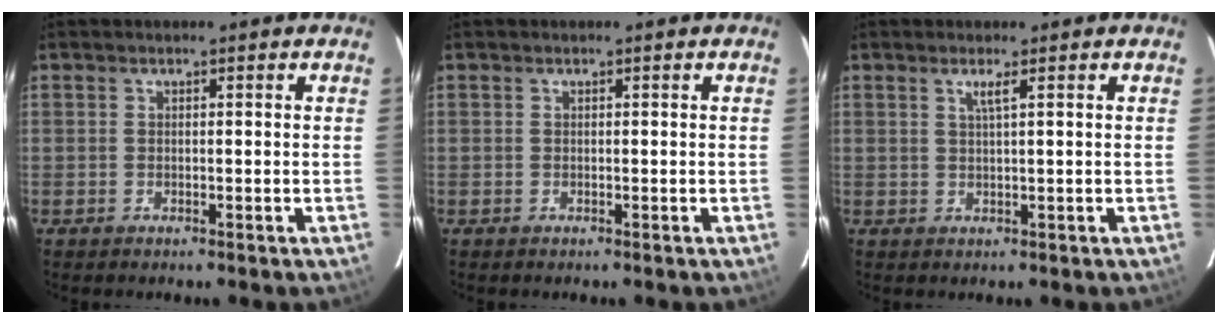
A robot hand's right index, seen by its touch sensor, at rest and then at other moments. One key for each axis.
{"total": 0.0}
{"total": 1.6, "fx": 0.8, "fy": -0.4, "fz": 1.4, "tx": -0.025, "ty": -0.002, "tz": 0.014}